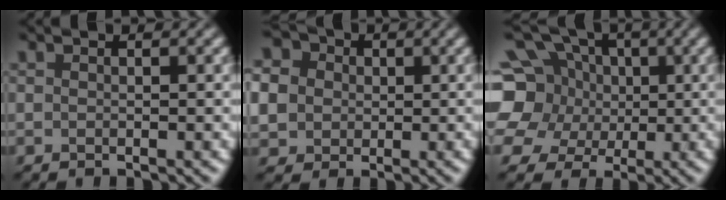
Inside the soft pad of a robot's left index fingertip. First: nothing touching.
{"total": 9.6, "force": [1.7, 8.5, 4.1], "torque": [-0.105, 0.025, 0.016]}
{"total": 12.7, "force": [2.5, 11.0, 6.0], "torque": [-0.155, 0.027, 0.016]}